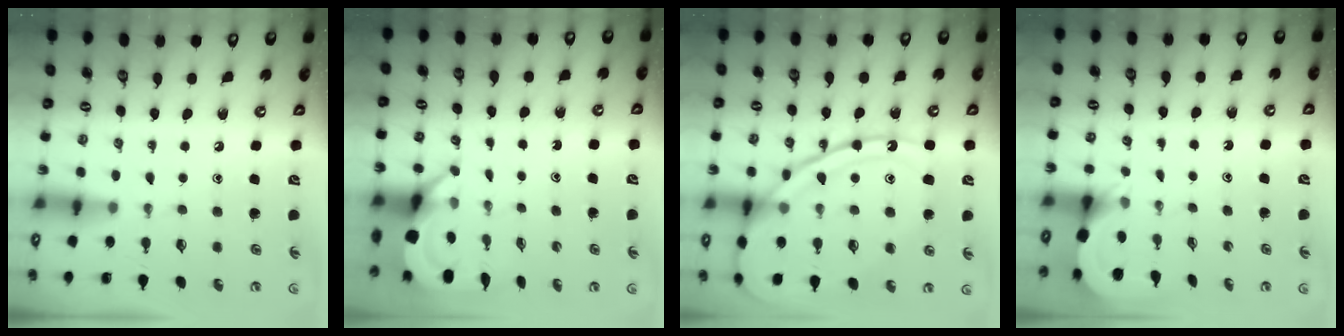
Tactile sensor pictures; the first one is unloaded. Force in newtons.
{"total": 4.0, "press": 4.0, "slide": 0.2}
{"total": 18.8, "press": 18.7, "slide": 2.0}
{"total": 3.5, "press": 3.5, "slide": 0.3}